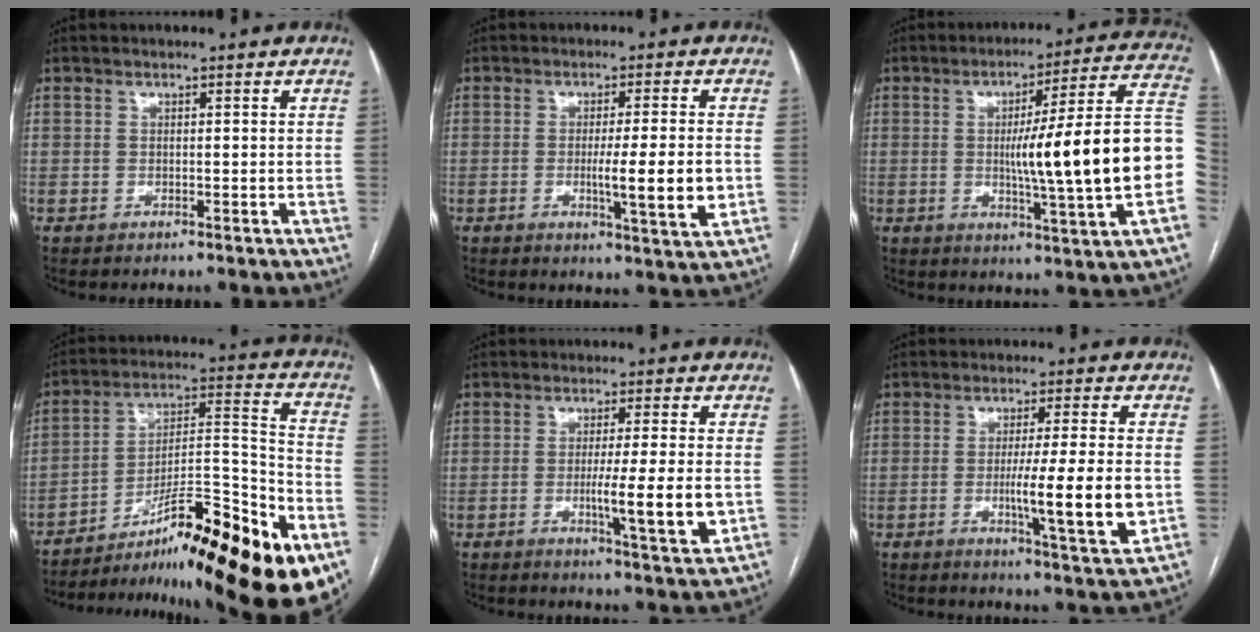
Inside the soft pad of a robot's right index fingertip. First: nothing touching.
{"total": 8.4, "force": [-1.5, -0.4, 8.3], "torque": [-0.127, -0.018, -0.025]}
{"total": 21.6, "force": [-1.8, -0.8, 21.5], "torque": [-0.244, 0.018, -0.032]}
{"total": 25.2, "force": [-16.8, 2.0, 18.6], "torque": [-0.221, 0.014, -0.265]}
{"total": 9.0, "force": [-1.6, -0.3, 8.9], "torque": [-0.140, -0.021, -0.028]}
{"total": 11.3, "force": [-1.8, -0.4, 11.1], "torque": [-0.174, -0.024, -0.034]}